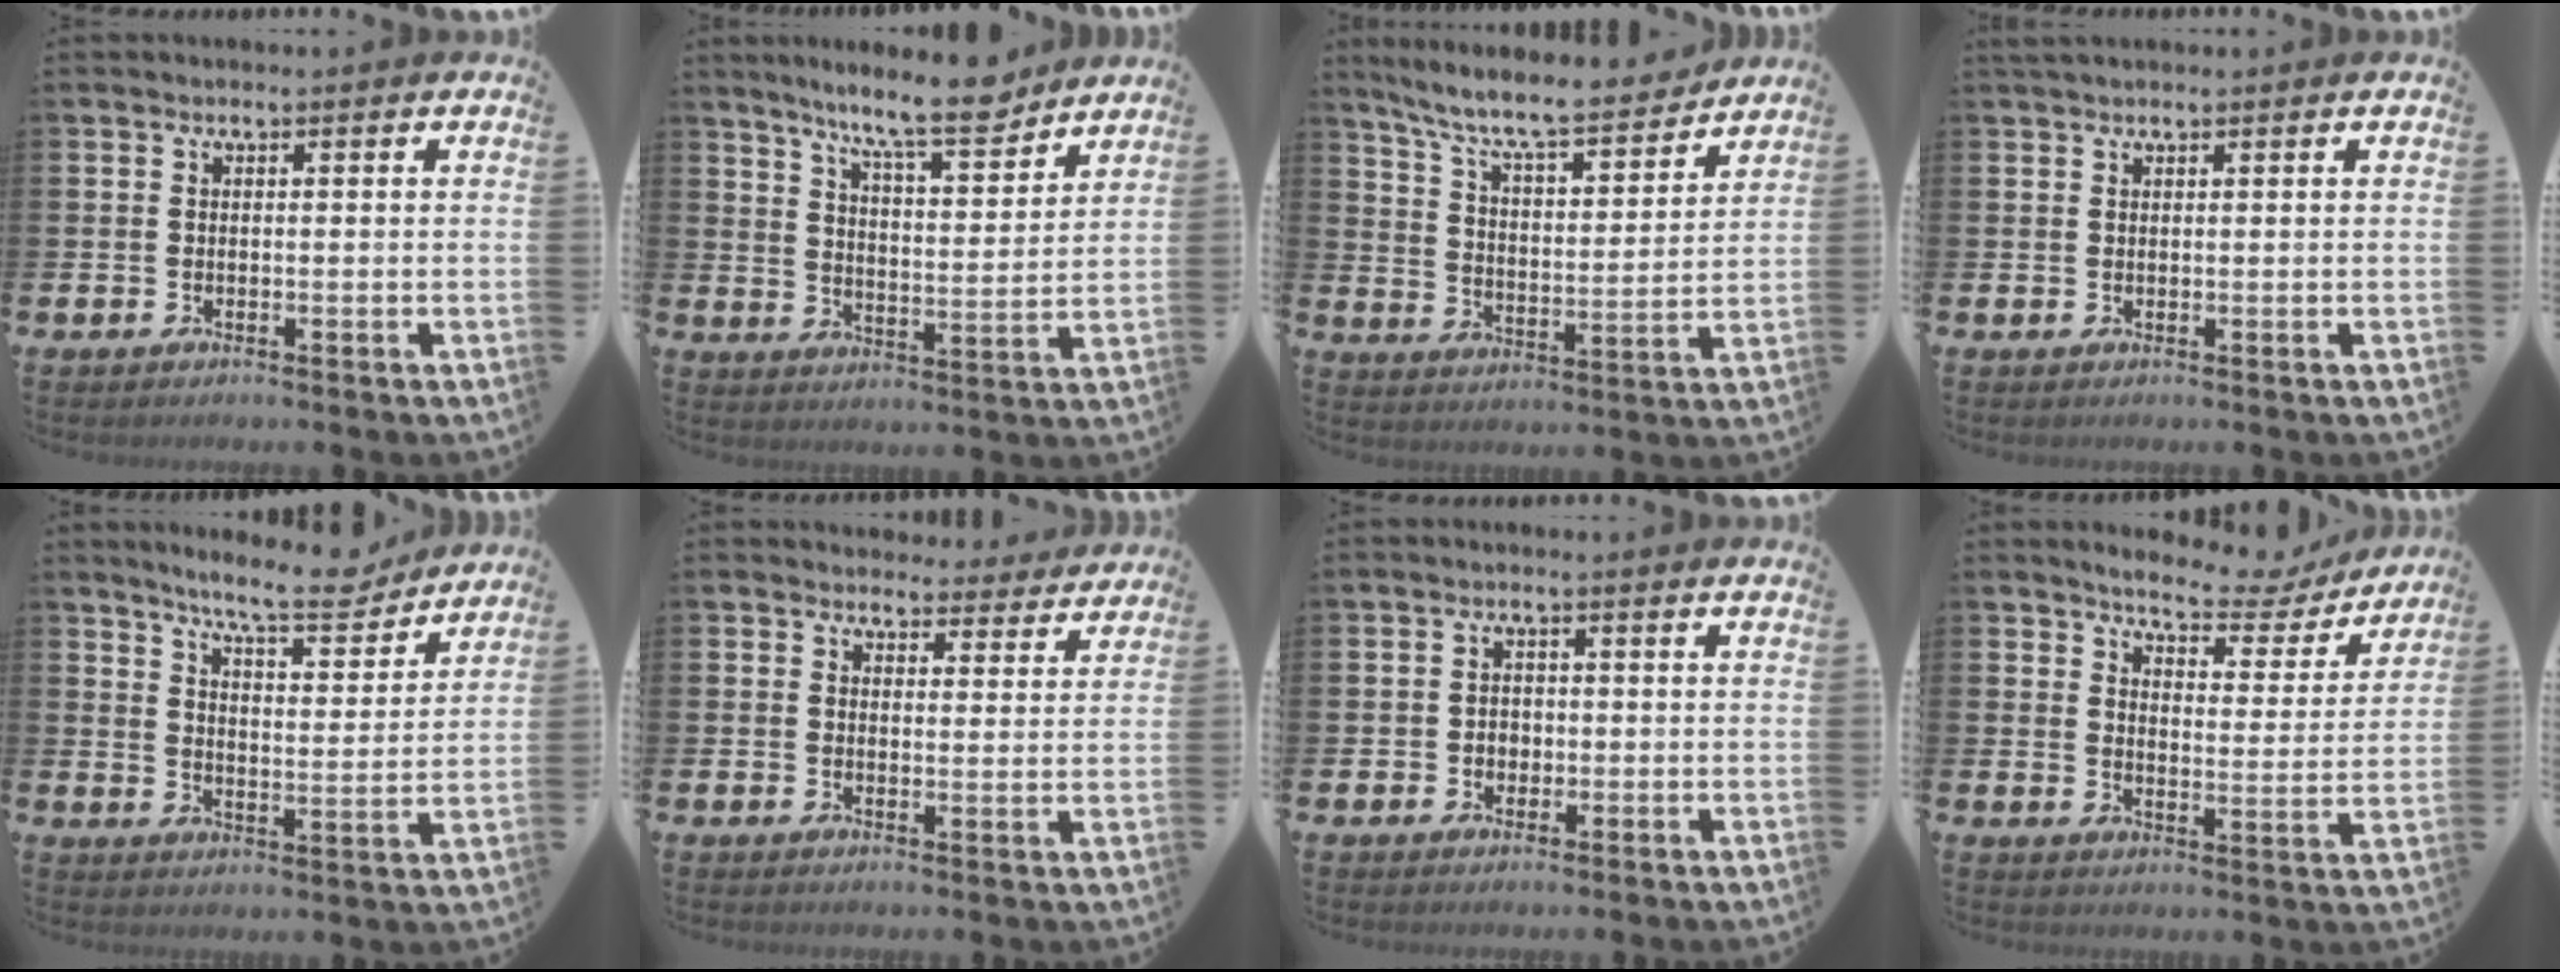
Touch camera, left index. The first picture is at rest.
{"total": 9.9, "force": [8.8, 1.2, 4.6], "torque": [-0.090, -0.049, 0.151]}
{"total": 8.9, "force": [8.1, 1.1, 3.5], "torque": [-0.094, -0.061, 0.135]}
{"total": 0.9, "force": [0.9, 0.1, 0.3], "torque": [-0.001, -0.001, 0.015]}
{"total": 8.9, "force": [8.2, 1.0, 3.3], "torque": [-0.076, -0.050, 0.142]}
{"total": 3.9, "force": [3.7, 1.1, -0.1], "torque": [0.013, -0.027, 0.063]}
{"total": 1.8, "force": [-0.2, 1.6, 0.8], "torque": [-0.005, 0.003, -0.009]}
{"total": 5.8, "force": [5.4, 1.5, 1.4], "torque": [-0.037, -0.038, 0.087]}